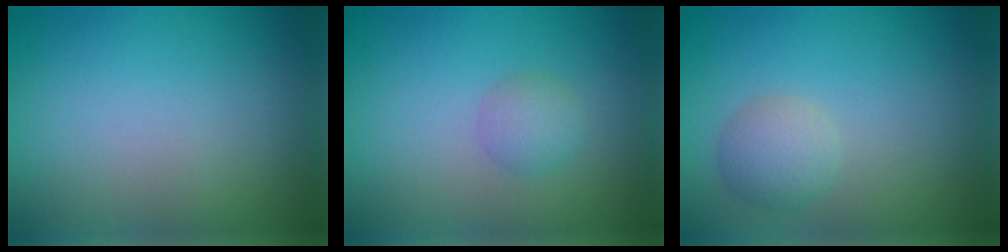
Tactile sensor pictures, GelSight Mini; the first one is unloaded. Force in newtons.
{"total": 1.5, "press": 1.5, "slide": 0.0}
{"total": 1.9, "press": 1.9, "slide": 0.1}